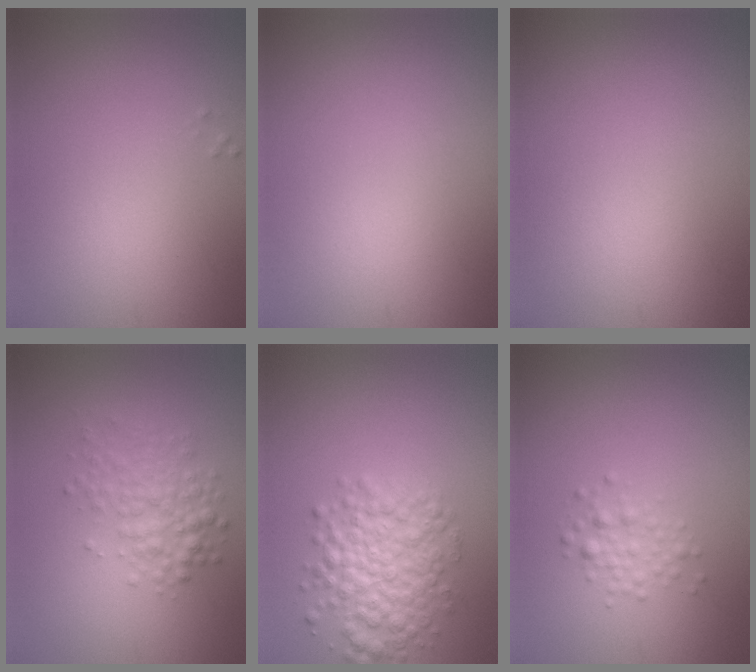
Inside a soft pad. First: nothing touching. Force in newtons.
{"total": 0.0}
{"total": 0.0}
{"total": 3.2, "press": 3.2, "slide": 0.0}
{"total": 4.8, "press": 4.8, "slide": 0.2}
{"total": 1.5, "press": 1.5, "slide": 0.0}